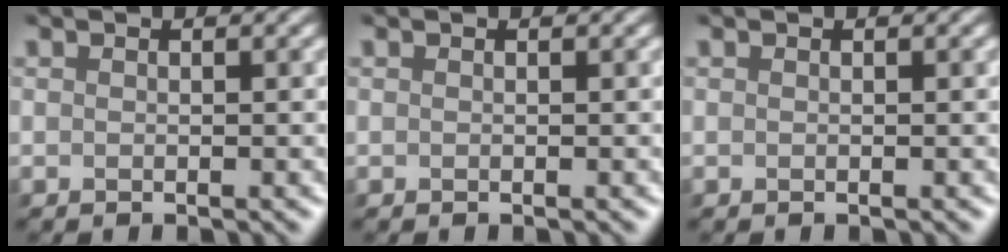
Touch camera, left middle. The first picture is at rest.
{"total": 0.0}
{"total": 0.0}